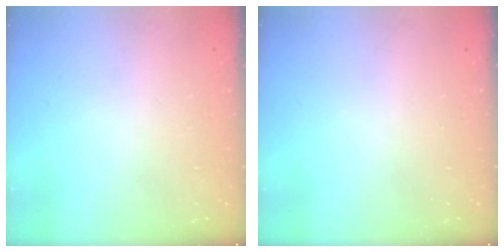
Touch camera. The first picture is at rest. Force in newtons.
{"total": 0.0}